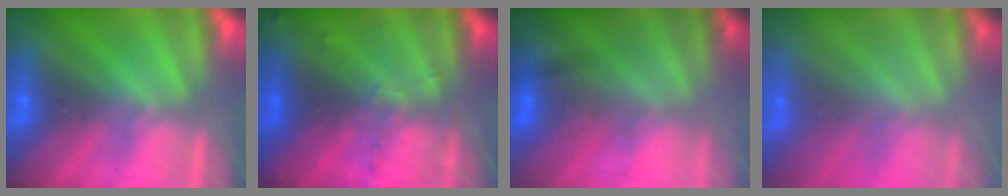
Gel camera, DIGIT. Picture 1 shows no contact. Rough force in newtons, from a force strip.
{"total": 2.9}
{"total": 2.9}
{"total": 2.1}